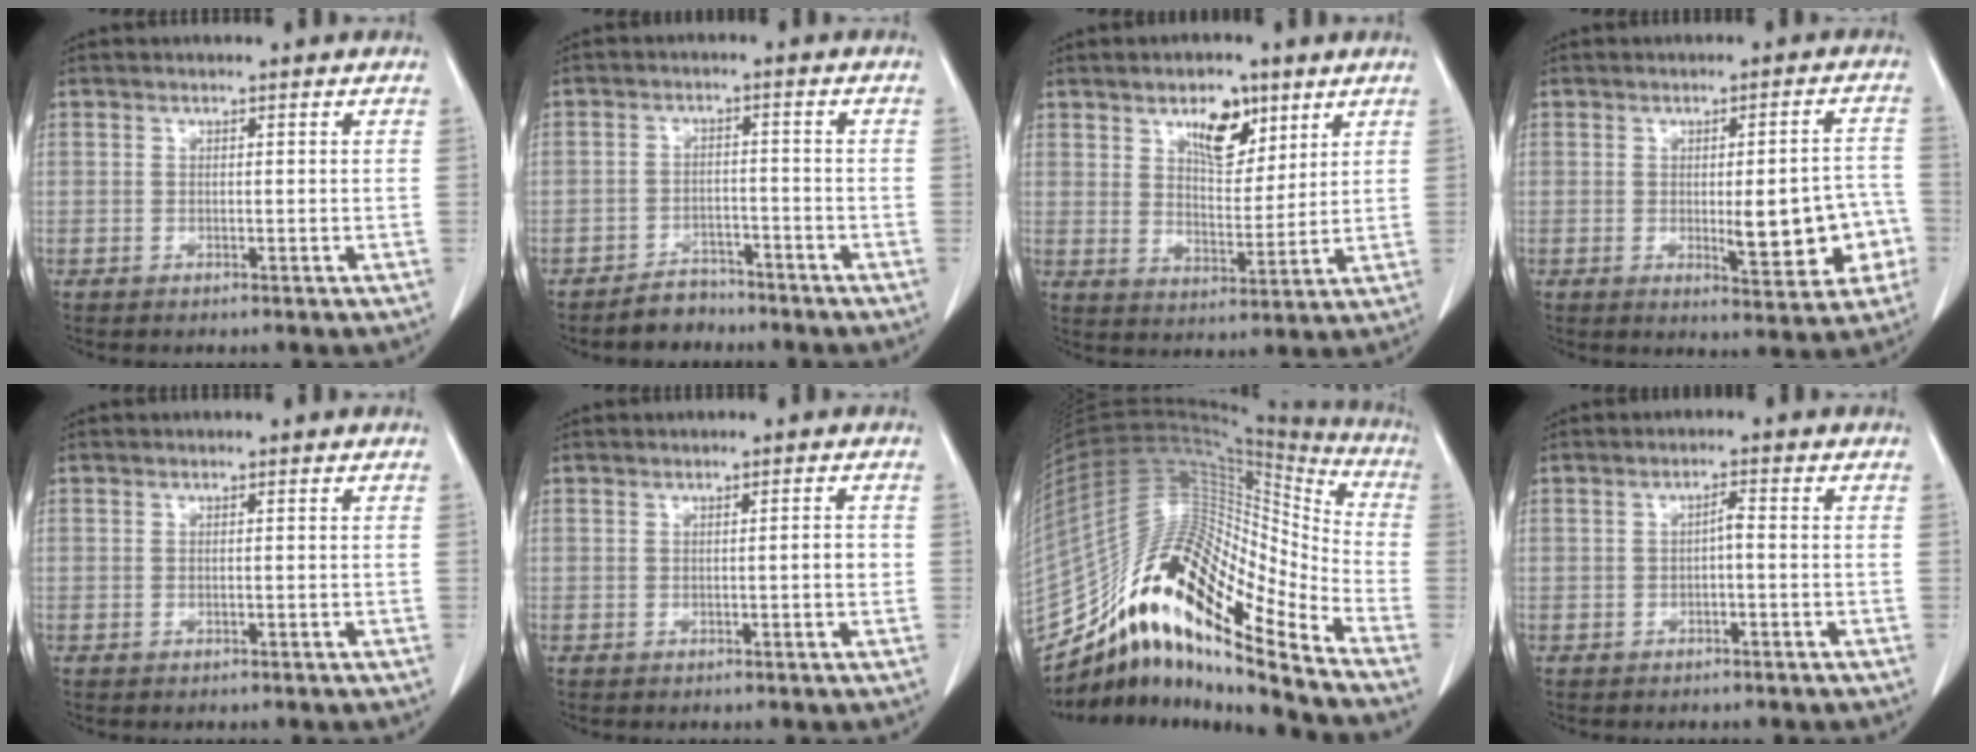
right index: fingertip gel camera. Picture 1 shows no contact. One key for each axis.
{"total": 3.9, "fx": -3.4, "fy": 1.9, "fz": 0.2, "tx": -0.006, "ty": 0.005, "tz": -0.055}
{"total": 8.0, "fx": 4.7, "fy": 3.8, "fz": 5.3, "tx": -0.084, "ty": 0.003, "tz": 0.080}
{"total": 10.1, "fx": -2.2, "fy": 2.9, "fz": 9.4, "tx": -0.110, "ty": 0.010, "tz": -0.019}
{"total": 0.0}
{"total": 1.5, "fx": -0.1, "fy": 0.2, "fz": 1.5, "tx": -0.020, "ty": 0.001, "tz": -0.002}
{"total": 20.1, "fx": -14.7, "fy": 3.0, "fz": 13.5, "tx": -0.251, "ty": 0.056, "tz": -0.263}
{"total": 1.5, "fx": -0.4, "fy": 0.3, "fz": 1.4, "tx": -0.023, "ty": 0.004, "tz": -0.007}